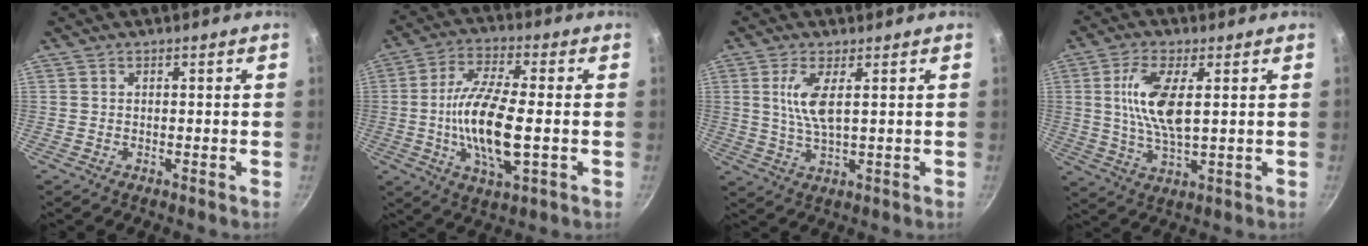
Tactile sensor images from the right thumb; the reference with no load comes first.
{"total": 14.4, "force": [-1.7, 4.7, 13.5], "torque": [-0.262, 0.008, -0.039]}
{"total": 6.5, "force": [1.7, 1.8, 6.0], "torque": [-0.127, -0.007, 0.036]}
{"total": 10.6, "force": [2.1, 4.0, 9.6], "torque": [-0.191, -0.003, 0.042]}